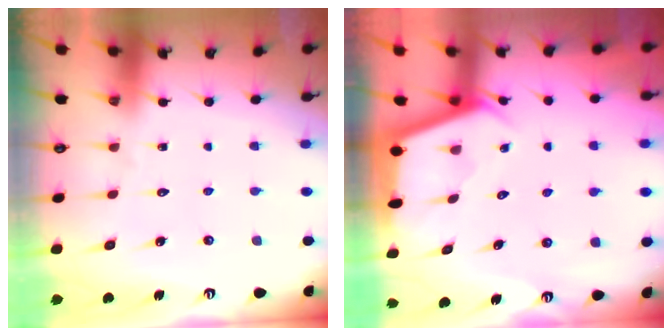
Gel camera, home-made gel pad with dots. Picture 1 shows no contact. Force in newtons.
{"total": 2.8, "press": 2.8, "slide": 0.1}